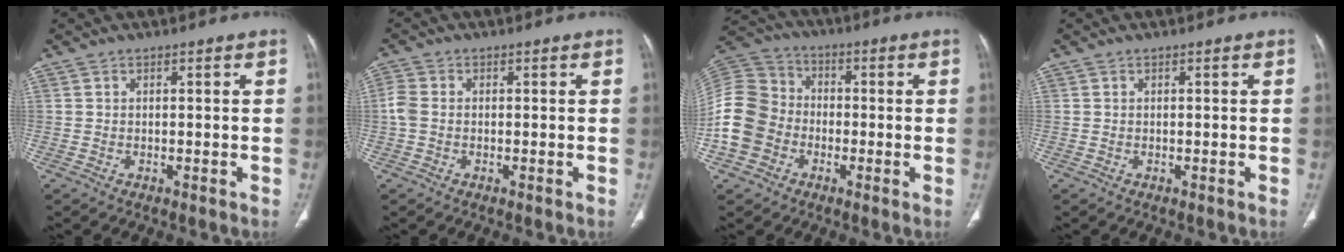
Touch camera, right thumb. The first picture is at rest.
{"total": 4.0, "force": [-0.5, 2.9, 2.7], "torque": [-0.074, 0.007, -0.019]}
{"total": 13.6, "force": [-3.7, 11.6, 6.2], "torque": [-0.120, 0.041, -0.076]}
{"total": 0.0}